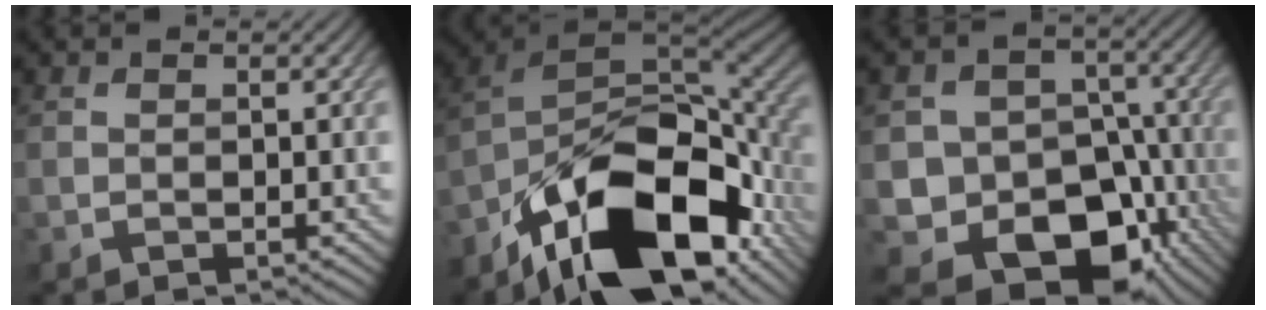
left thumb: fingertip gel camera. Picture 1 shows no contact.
{"total": 19.3, "force": [-10.2, 9.8, 13.1], "torque": [-0.228, -0.037, -0.164]}
{"total": 14.3, "force": [-6.1, 10.8, 7.0], "torque": [-0.121, -0.031, -0.098]}